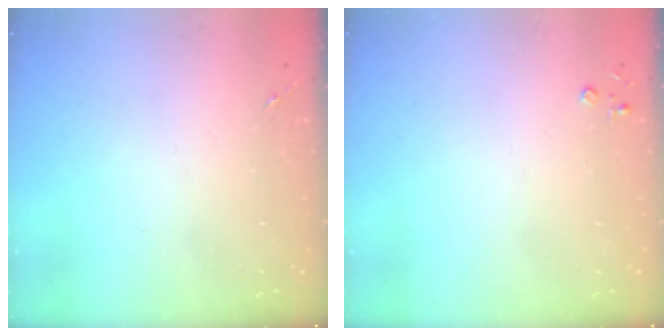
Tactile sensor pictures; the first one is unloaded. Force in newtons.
{"total": 2.2, "press": 2.2, "slide": 0.3}